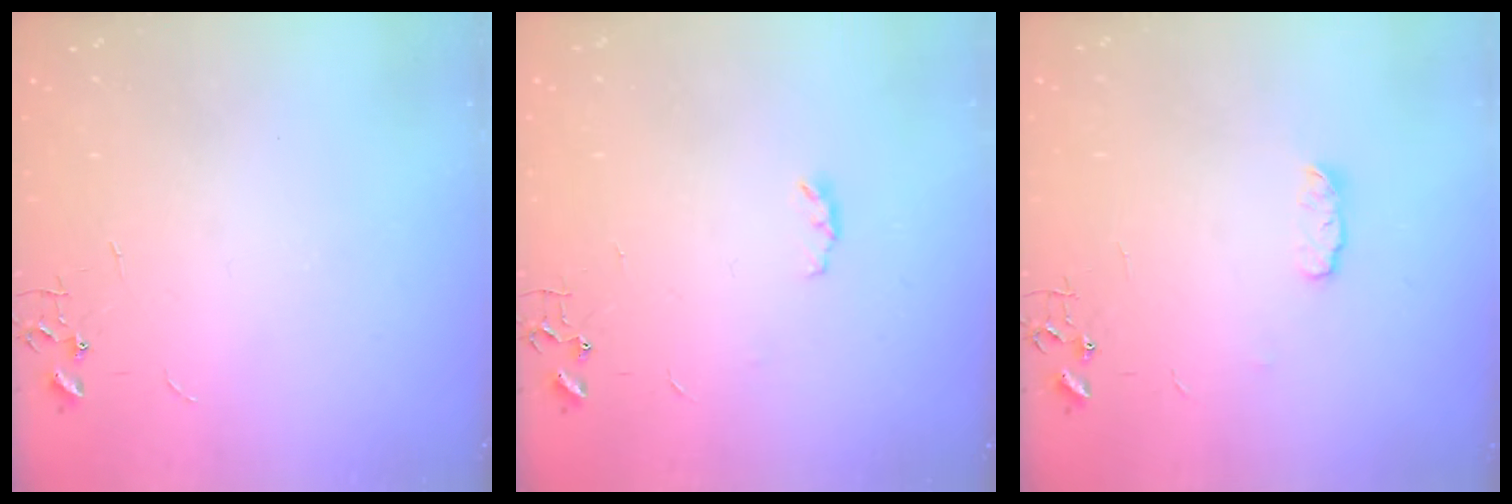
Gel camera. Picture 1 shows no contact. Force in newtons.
{"total": 3.9, "press": 3.9, "slide": 0.5}
{"total": 5.8, "press": 5.8, "slide": 0.3}